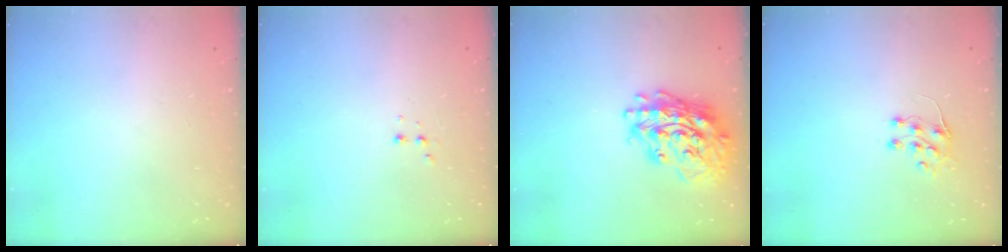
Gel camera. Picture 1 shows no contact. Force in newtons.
{"total": 2.9, "press": 2.7, "slide": 1.0}
{"total": 19.4, "press": 19.2, "slide": 3.0}
{"total": 6.0, "press": 5.9, "slide": 0.7}